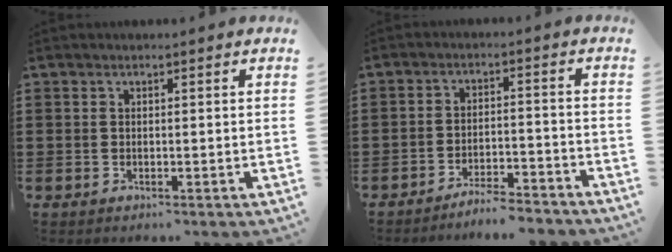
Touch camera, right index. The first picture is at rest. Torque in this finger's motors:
{"motor_torque": [0.61, 0.93, 0.17, 0.01]}